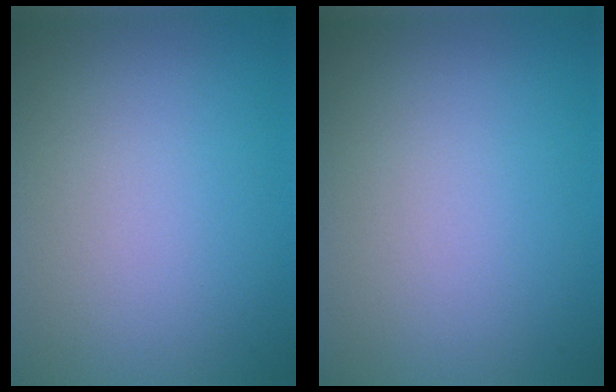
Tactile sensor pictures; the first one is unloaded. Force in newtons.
{"total": 0.0}